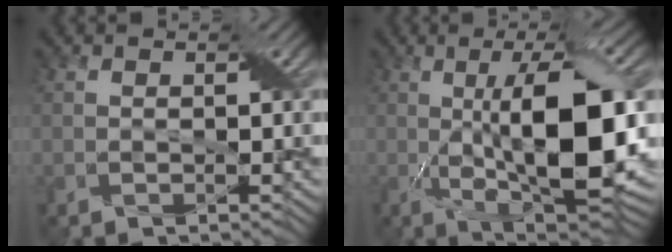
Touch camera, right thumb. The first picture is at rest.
{"total": 15.1, "force": [-0.9, 5.0, 14.2], "torque": [-0.221, 0.007, -0.018]}